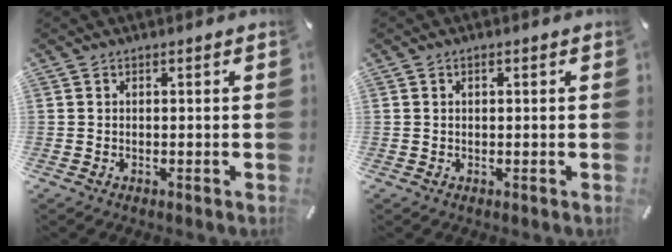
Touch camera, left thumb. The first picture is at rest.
{"total": 0.8, "force": [0.2, 0.5, 0.6], "torque": [-0.011, 0.005, 0.002]}